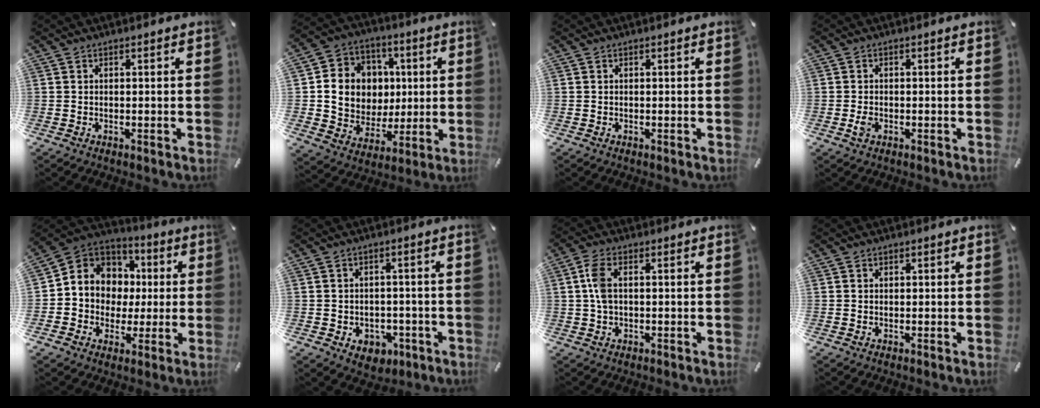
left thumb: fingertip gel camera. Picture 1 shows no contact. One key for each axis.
{"total": 13.2, "fx": 1.3, "fy": 12.6, "fz": 3.8, "tx": -0.060, "ty": -0.004, "tz": 0.040}
{"total": 0.0}
{"total": 1.9, "fx": -0.6, "fy": 1.3, "fz": 1.2, "tx": -0.028, "ty": 0.000, "tz": -0.012}
{"total": 9.7, "fx": 1.0, "fy": 9.5, "fz": 1.3, "tx": -0.036, "ty": -0.020, "tz": 0.026}
{"total": 5.1, "fx": -1.5, "fy": 4.4, "fz": 1.9, "tx": -0.018, "ty": 0.010, "tz": -0.026}
{"total": 5.1, "fx": 0.7, "fy": 2.9, "fz": 4.2, "tx": -0.099, "ty": 0.004, "tz": 0.008}
{"total": 0.6, "fx": 0.2, "fy": 0.6, "fz": 0.1, "tx": 0.000, "ty": 0.004, "tz": 0.002}